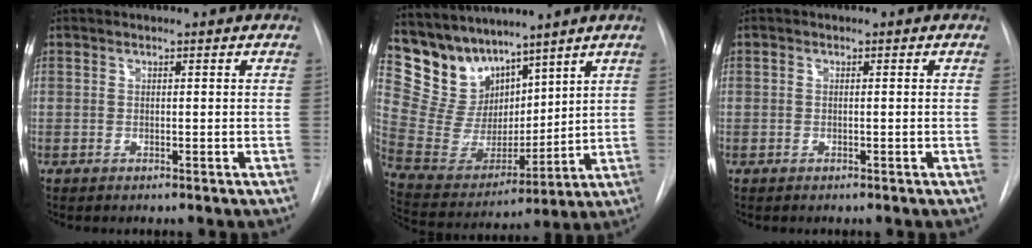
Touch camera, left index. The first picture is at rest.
{"total": 12.0, "force": [10.1, 5.8, 2.8], "torque": [-0.073, 0.025, 0.211]}
{"total": 0.0}